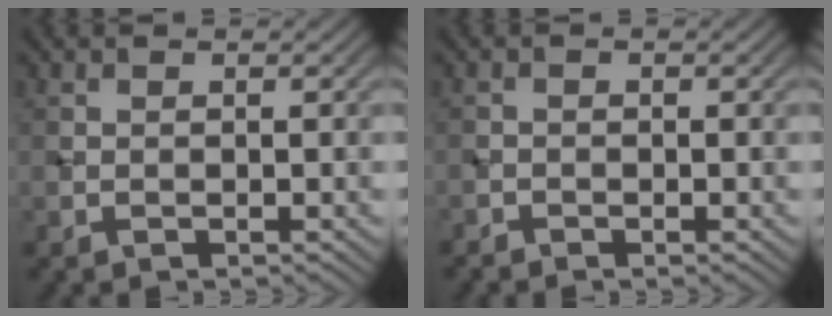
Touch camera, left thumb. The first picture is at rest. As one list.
[{"total": 1.1, "force": [-0.9, 0.5, 0.2], "torque": [-0.003, -0.002, -0.020]}]